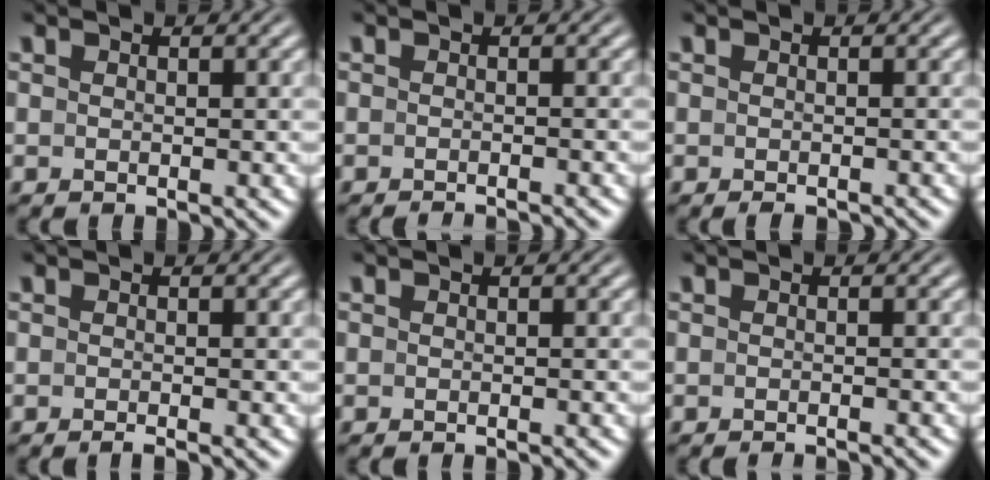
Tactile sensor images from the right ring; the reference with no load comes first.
{"total": 1.9, "force": [-1.9, -0.2, 0.2], "torque": [-0.001, -0.003, -0.029]}
{"total": 1.1, "force": [-1.0, -0.1, 0.2], "torque": [-0.004, 0.001, -0.018]}
{"total": 1.1, "force": [-1.0, -0.2, 0.6], "torque": [0.000, 0.005, -0.018]}
{"total": 0.7, "force": [-0.6, -0.2, 0.2], "torque": [0.000, 0.004, -0.011]}
{"total": 1.6, "force": [-1.6, -0.2, 0.2], "torque": [-0.001, -0.001, -0.024]}